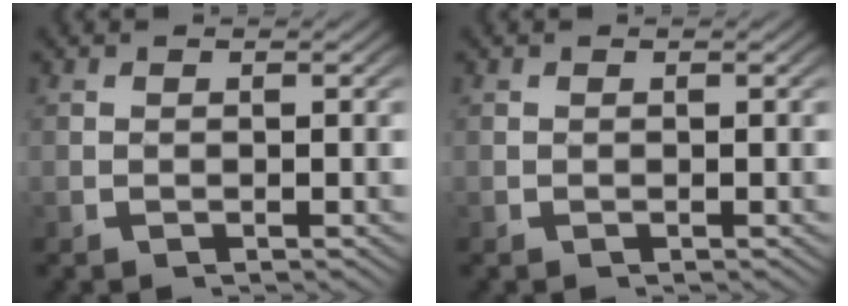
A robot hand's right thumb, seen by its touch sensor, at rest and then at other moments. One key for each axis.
{"total": 0.0}